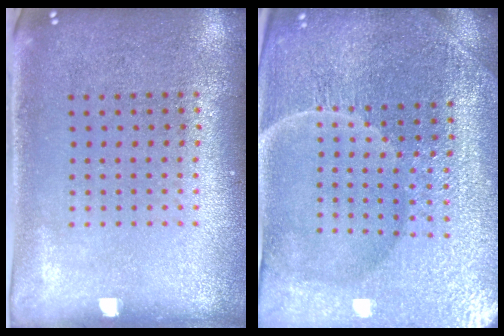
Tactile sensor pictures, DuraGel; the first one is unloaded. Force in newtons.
{"total": 5.5, "press": 5.1, "slide": 2.1}